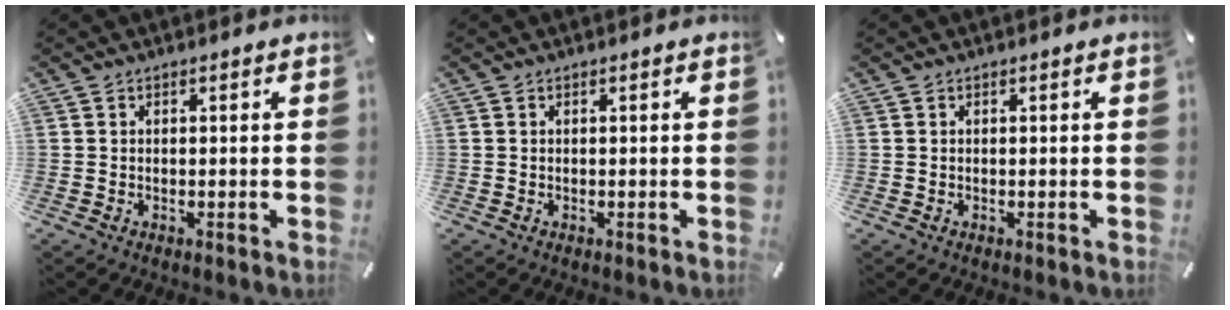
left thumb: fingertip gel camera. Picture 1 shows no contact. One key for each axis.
{"total": 0.0}
{"total": 0.0}